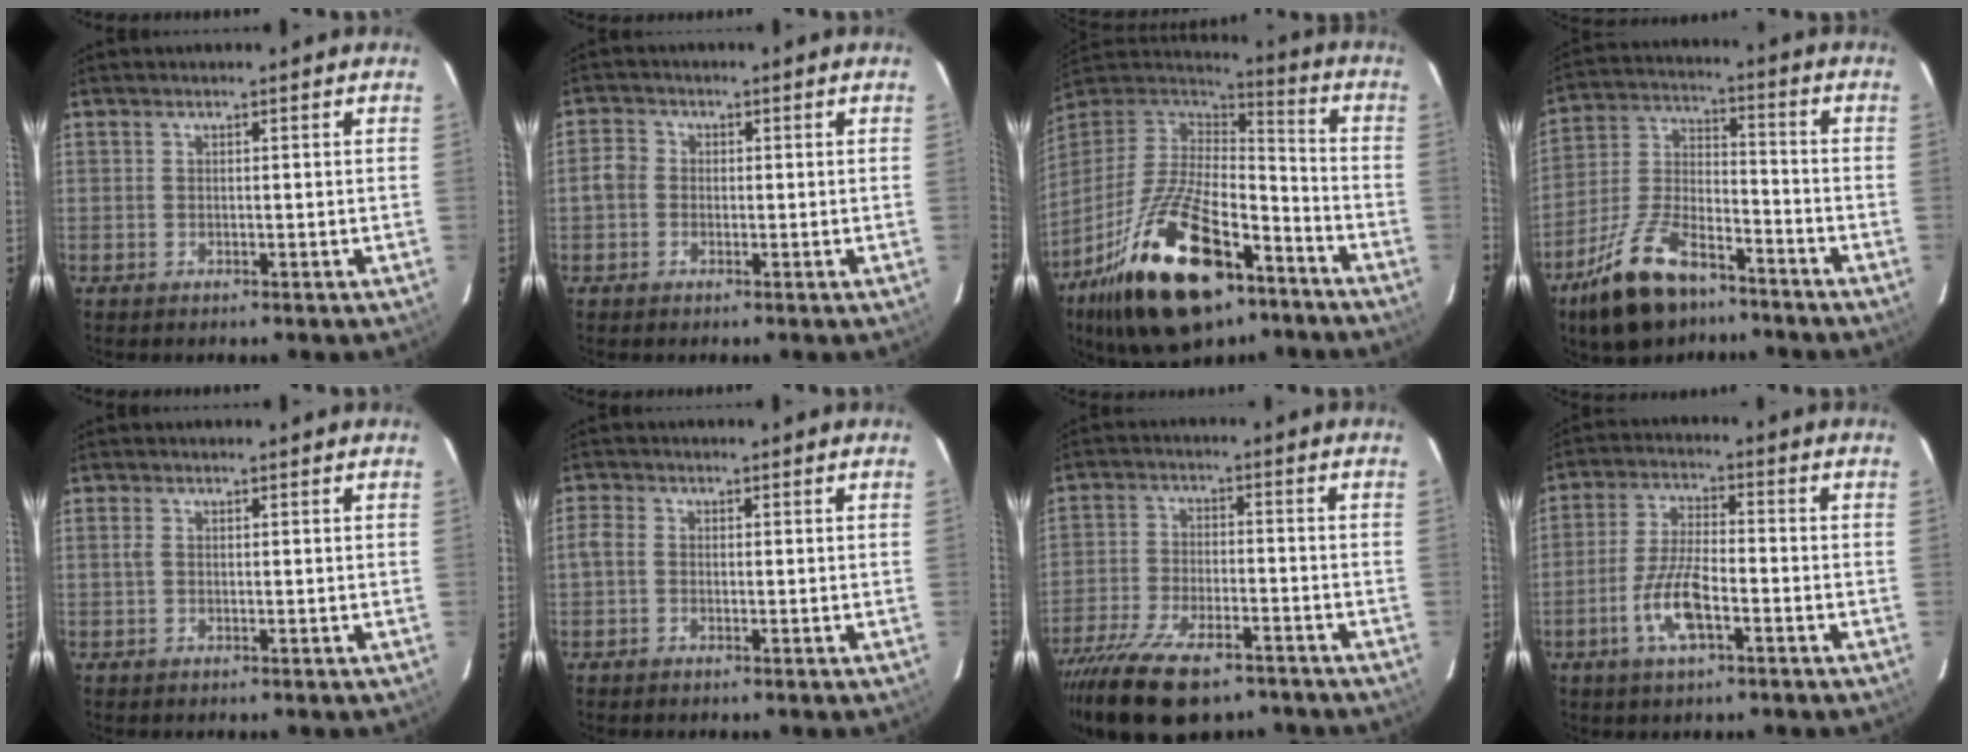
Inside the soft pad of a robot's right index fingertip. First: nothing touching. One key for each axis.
{"total": 3.0, "fx": -0.7, "fy": 2.7, "fz": 1.2, "tx": -0.021, "ty": 0.008, "tz": -0.021}
{"total": 27.9, "fx": -16.2, "fy": 12.4, "fz": 19.1, "tx": -0.371, "ty": -0.022, "tz": -0.260}
{"total": 16.4, "fx": -11.0, "fy": 7.3, "fz": 9.7, "tx": -0.208, "ty": 0.001, "tz": -0.200}
{"total": 0.9, "fx": 0.2, "fy": 0.5, "fz": 0.7, "tx": -0.018, "ty": 0.001, "tz": 0.001}
{"total": 2.1, "fx": -0.8, "fy": 1.6, "fz": 1.1, "tx": -0.026, "ty": 0.004, "tz": -0.019}
{"total": 17.4, "fx": -12.8, "fy": 6.7, "fz": 9.7, "tx": -0.208, "ty": -0.042, "tz": -0.215}
{"total": 8.6, "fx": -3.7, "fy": 2.5, "fz": 7.4, "tx": -0.154, "ty": 0.000, "tz": -0.071}